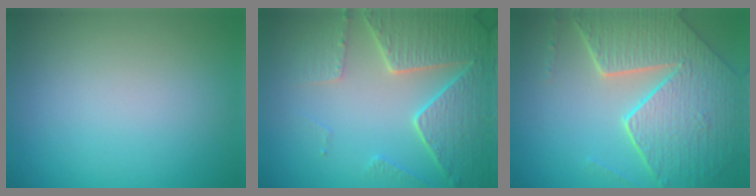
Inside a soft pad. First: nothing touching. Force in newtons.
{"total": 6.2, "press": 5.2, "slide": 3.4}
{"total": 8.9, "press": 6.3, "slide": 6.3}